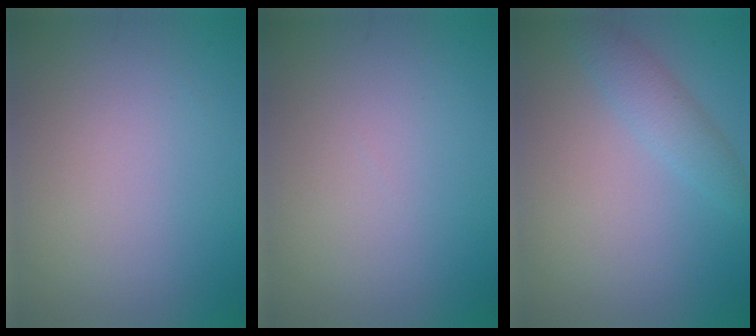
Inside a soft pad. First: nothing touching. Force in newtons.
{"total": 0.0}
{"total": 2.3, "press": 2.3, "slide": 0.2}